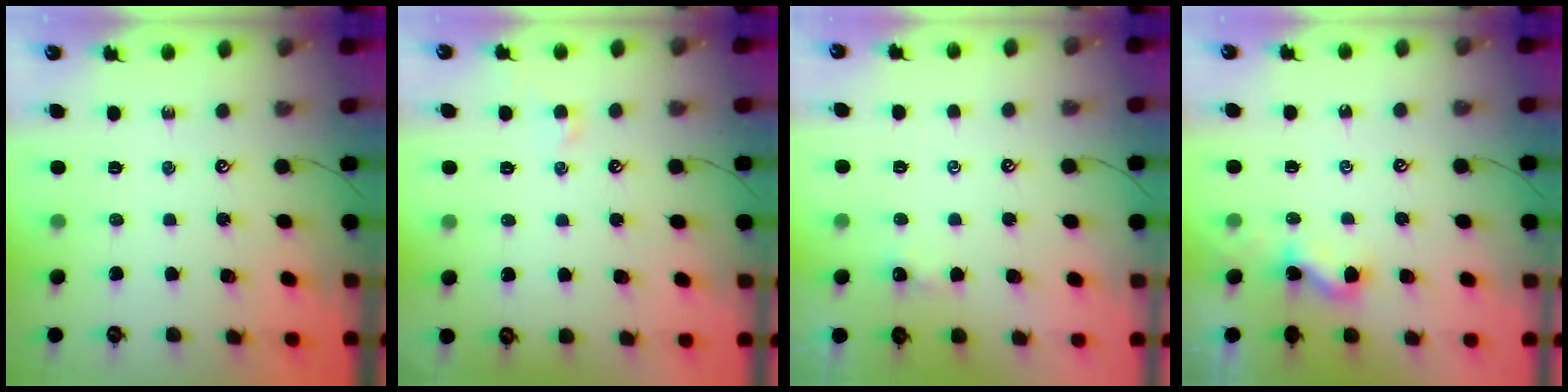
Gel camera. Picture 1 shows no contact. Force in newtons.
{"total": 0.5, "press": 0.4, "slide": 0.3}
{"total": 3.7, "press": 3.7, "slide": 0.1}
{"total": 2.1, "press": 2.1, "slide": 0.3}